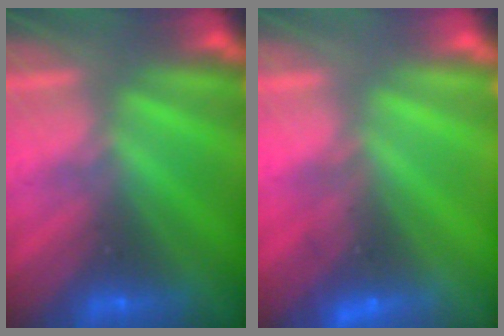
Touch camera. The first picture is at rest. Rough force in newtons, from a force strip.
{"total": 2.3}